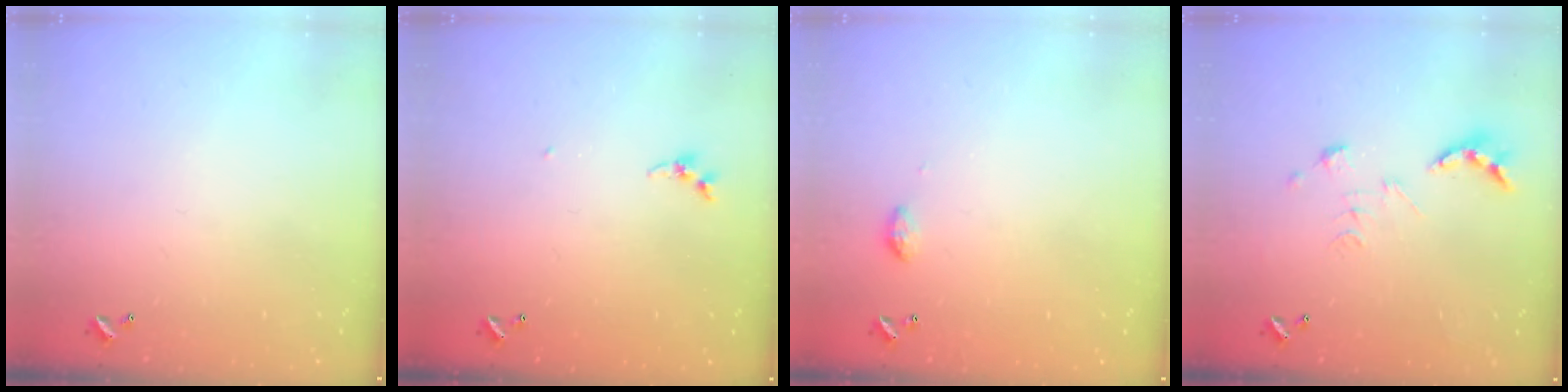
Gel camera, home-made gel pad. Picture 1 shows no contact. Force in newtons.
{"total": 3.8, "press": 3.8, "slide": 0.3}
{"total": 4.7, "press": 4.7, "slide": 0.6}
{"total": 2.7, "press": 2.2, "slide": 1.5}